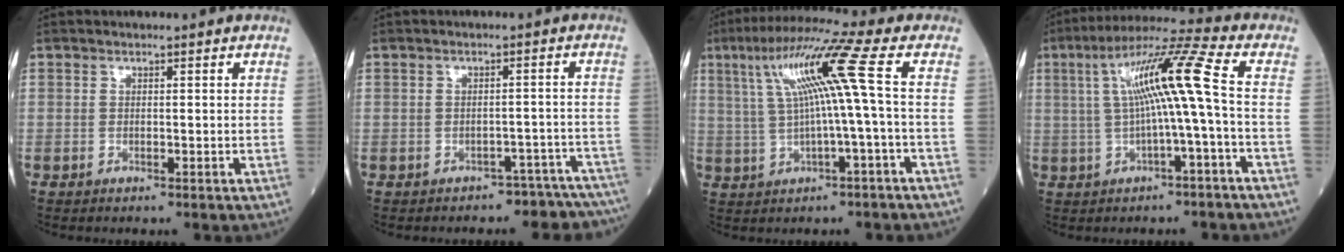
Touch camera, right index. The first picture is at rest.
{"total": 9.3, "force": [-8.7, 3.1, 0.5], "torque": [0.018, 0.030, -0.089]}
{"total": 10.7, "force": [2.0, -1.5, 10.4], "torque": [-0.186, 0.032, 0.043]}
{"total": 11.1, "force": [0.5, -1.0, 11.1], "torque": [-0.195, 0.028, 0.010]}